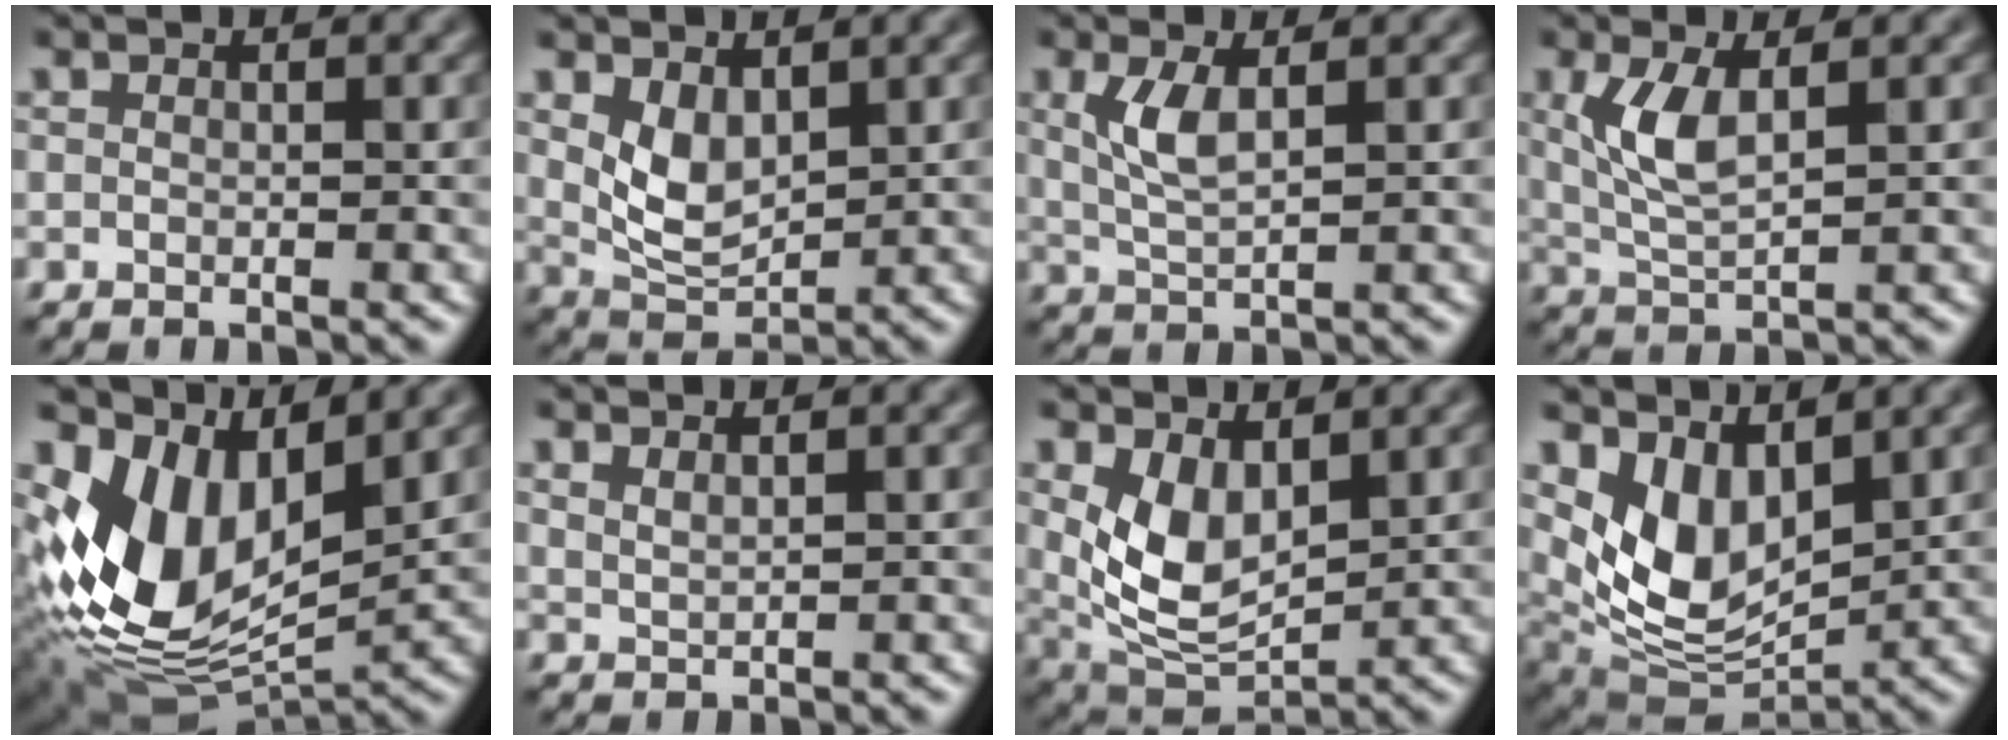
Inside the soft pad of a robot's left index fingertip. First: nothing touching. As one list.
[{"total": 3.5, "force": [1.1, 2.0, 2.6], "torque": [-0.058, -0.010, 0.025]}, {"total": 2.9, "force": [0.7, 0.9, 2.6], "torque": [-0.061, -0.002, 0.015]}, {"total": 3.8, "force": [0.8, 1.4, 3.5], "torque": [-0.081, -0.003, 0.017]}, {"total": 11.3, "force": [1.7, 6.9, 8.8], "torque": [-0.185, -0.016, 0.030]}, {"total": 1.3, "force": [1.1, 0.2, 0.6], "torque": [-0.011, 0.001, 0.018]}, {"total": 5.5, "force": [1.2, 3.1, 4.4], "torque": [-0.094, -0.017, 0.031]}, {"total": 6.5, "force": [2.7, 3.6, 4.8], "torque": [-0.108, -0.023, 0.049]}]